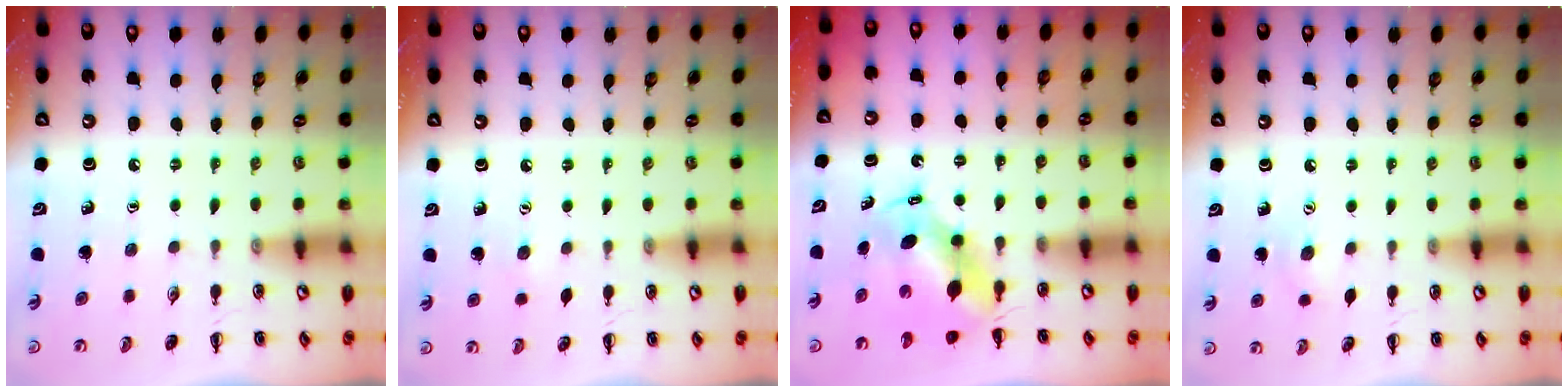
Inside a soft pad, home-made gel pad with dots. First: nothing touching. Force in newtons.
{"total": 3.5, "press": 3.5, "slide": 0.7}
{"total": 6.5, "press": 6.3, "slide": 1.4}
{"total": 5.9, "press": 5.7, "slide": 1.2}